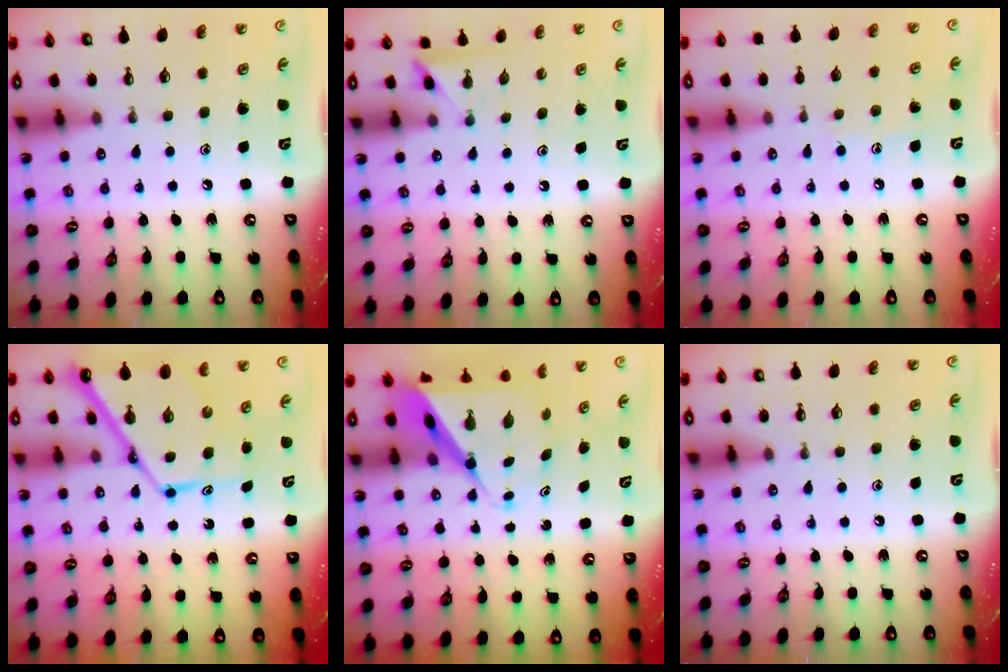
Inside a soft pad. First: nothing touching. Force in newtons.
{"total": 2.7, "press": 2.7, "slide": 0.2}
{"total": 5.0, "press": 5.0, "slide": 0.6}
{"total": 13.9, "press": 13.8, "slide": 1.4}
{"total": 9.3, "press": 9.3, "slide": 0.8}
{"total": 0.0}